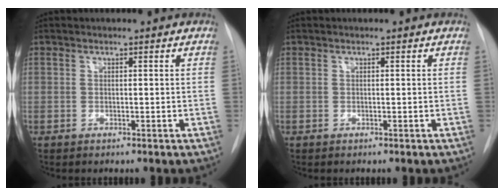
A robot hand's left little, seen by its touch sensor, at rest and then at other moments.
{"total": 0.0}